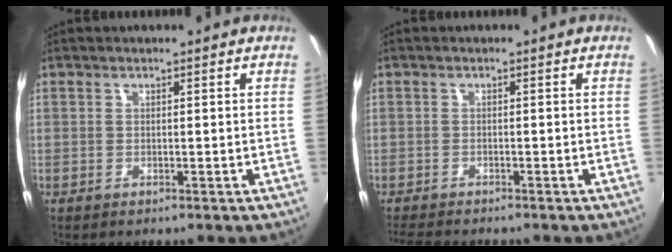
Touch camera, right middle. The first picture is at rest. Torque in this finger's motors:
{"motor_torque": [0.87, -0.81, 0.33, 0.14]}